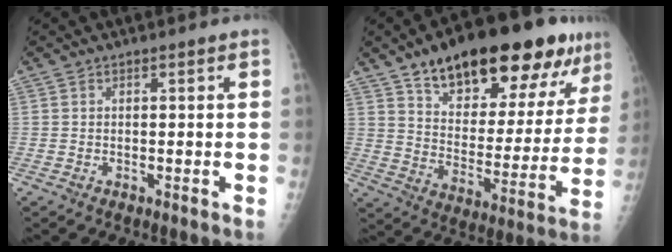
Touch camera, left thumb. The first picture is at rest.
{"total": 26.7, "force": [16.8, 10.6, 17.8], "torque": [-0.222, -0.040, 0.256]}